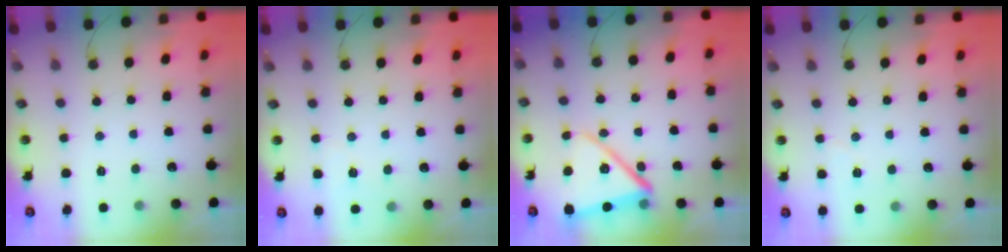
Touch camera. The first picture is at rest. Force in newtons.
{"total": 3.6, "press": 2.7, "slide": 2.4}
{"total": 15.0, "press": 14.9, "slide": 1.7}
{"total": 3.9, "press": 3.2, "slide": 2.3}